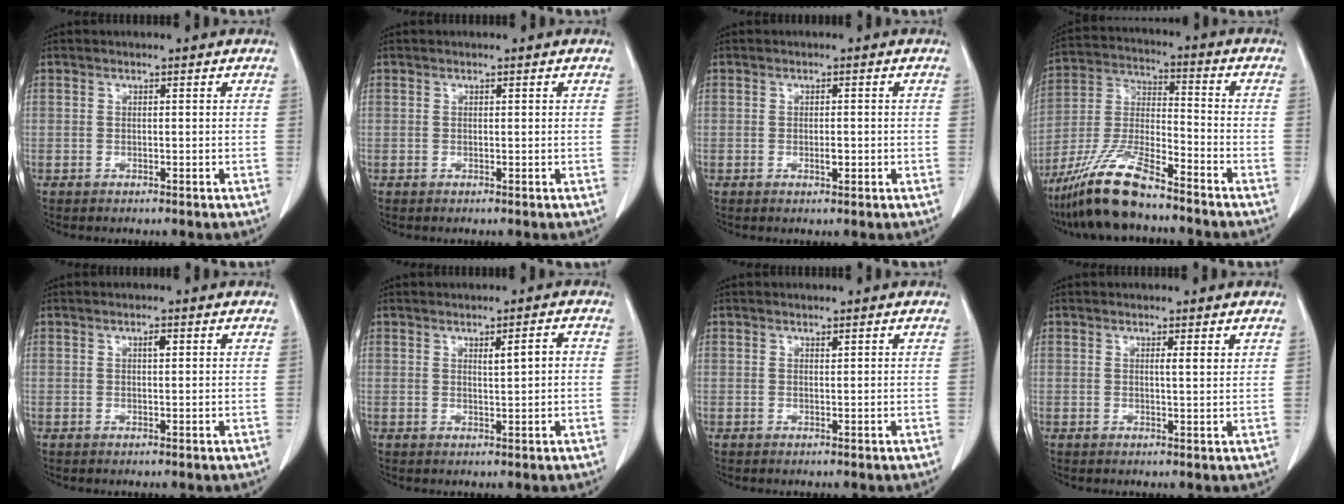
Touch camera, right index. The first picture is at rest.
{"total": 0.0}
{"total": 1.3, "force": [-0.2, 0.6, 1.2], "torque": [-0.019, 0.002, 0.001]}
{"total": 13.2, "force": [-10.2, 1.8, 8.2], "torque": [-0.175, -0.016, -0.190]}
{"total": 1.1, "force": [0.4, 0.3, 0.9], "torque": [-0.017, 0.001, 0.006]}
{"total": 2.6, "force": [0.5, 0.3, 2.5], "torque": [-0.043, 0.002, 0.011]}
{"total": 0.0}
{"total": 1.6, "force": [0.8, 0.0, 1.4], "torque": [-0.023, -0.004, 0.012]}